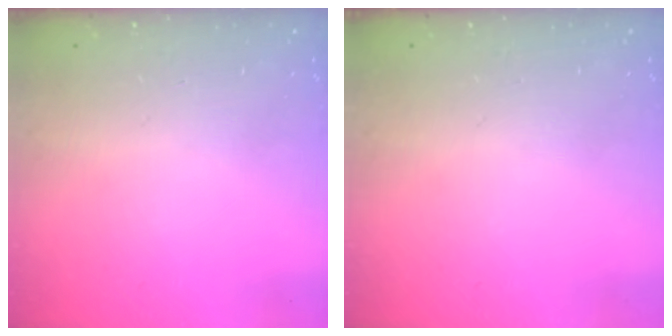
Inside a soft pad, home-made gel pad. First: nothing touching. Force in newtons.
{"total": 0.0}